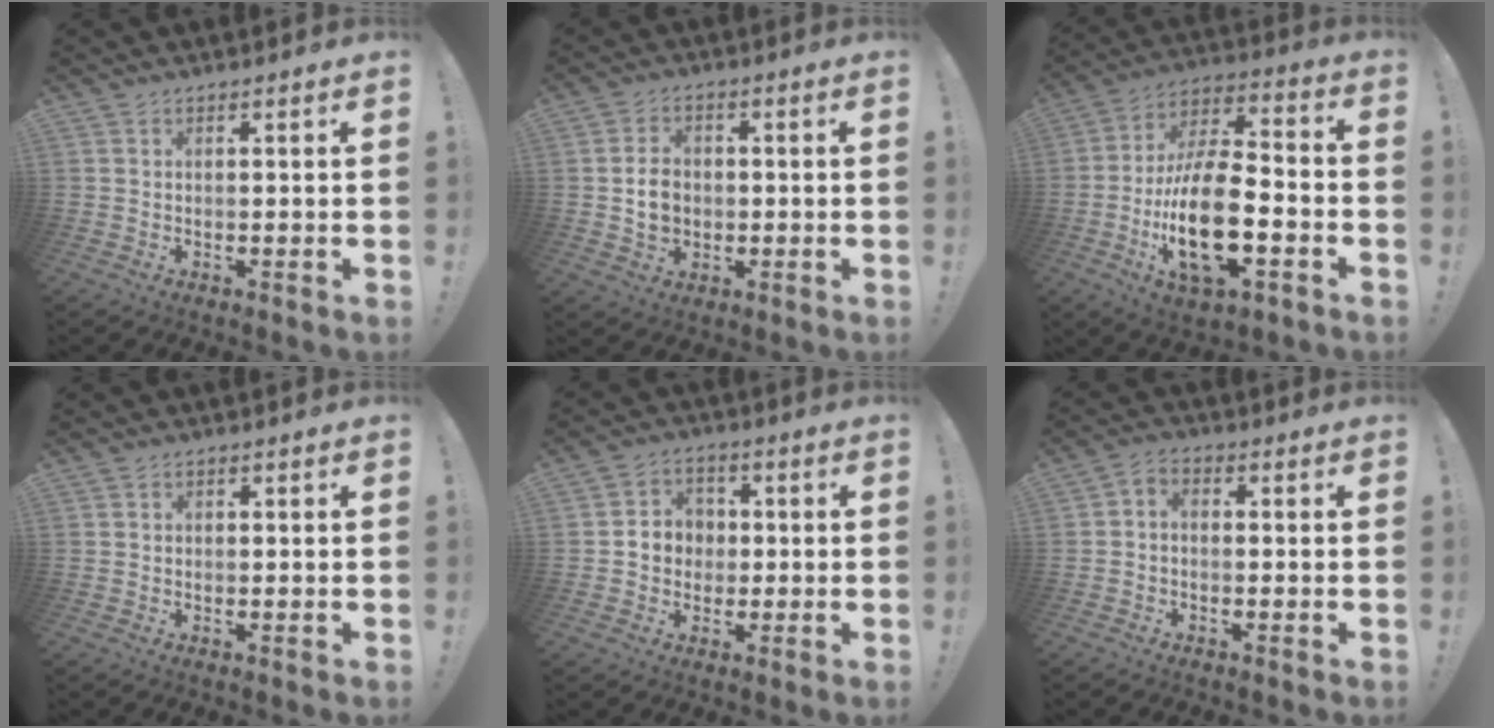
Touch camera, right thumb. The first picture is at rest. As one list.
[{"total": 6.9, "force": [-0.3, 5.7, 3.9], "torque": [-0.048, 0.007, -0.004]}, {"total": 20.8, "force": [-6.0, 9.2, 17.7], "torque": [-0.341, 0.025, -0.100]}, {"total": 0.8, "force": [-0.2, 0.7, 0.3], "torque": [-0.009, 0.007, -0.002]}, {"total": 6.9, "force": [-0.3, 6.5, 2.3], "torque": [-0.036, 0.009, -0.001]}, {"total": 2.8, "force": [-1.4, 1.7, 1.7], "torque": [-0.039, 0.010, -0.026]}]